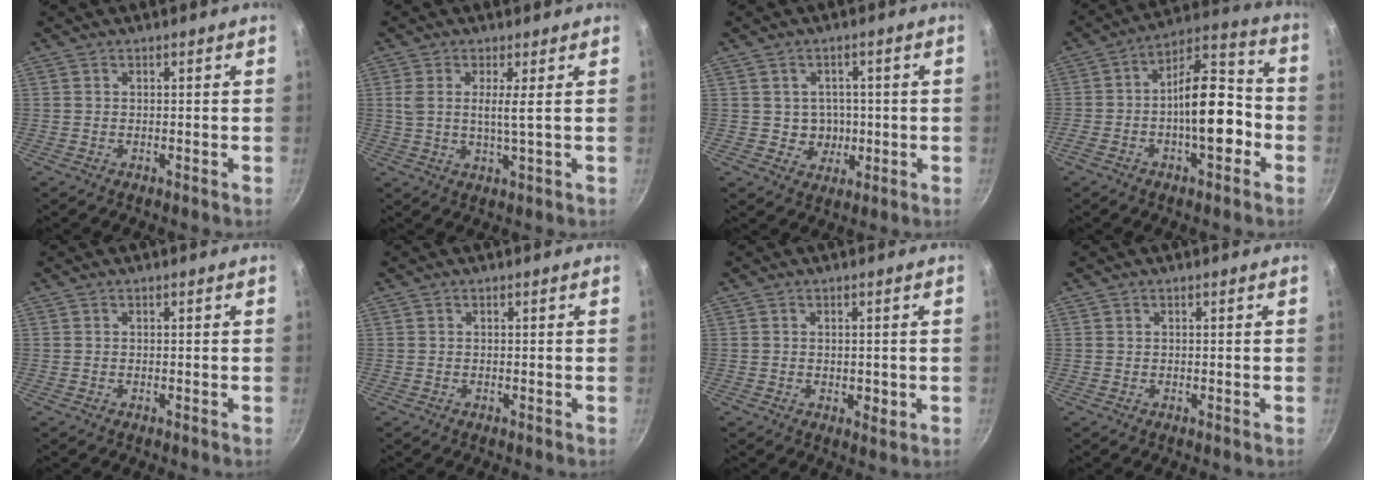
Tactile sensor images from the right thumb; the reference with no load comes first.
{"total": 4.2, "force": [0.8, 0.2, 4.1], "torque": [-0.092, -0.008, 0.012]}
{"total": 4.9, "force": [0.0, 4.6, 1.6], "torque": [0.001, 0.005, 0.005]}
{"total": 15.1, "force": [-3.9, 7.1, 12.8], "torque": [-0.167, 0.061, -0.074]}
{"total": 0.0}
{"total": 0.0}
{"total": 2.3, "force": [-0.2, 1.4, 1.8], "torque": [-0.023, -0.007, -0.003]}
{"total": 0.0}